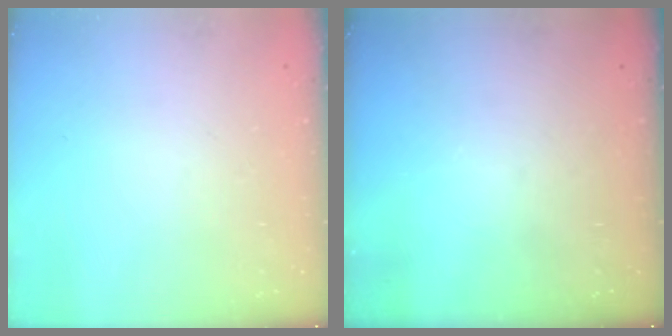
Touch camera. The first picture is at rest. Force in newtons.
{"total": 0.0}